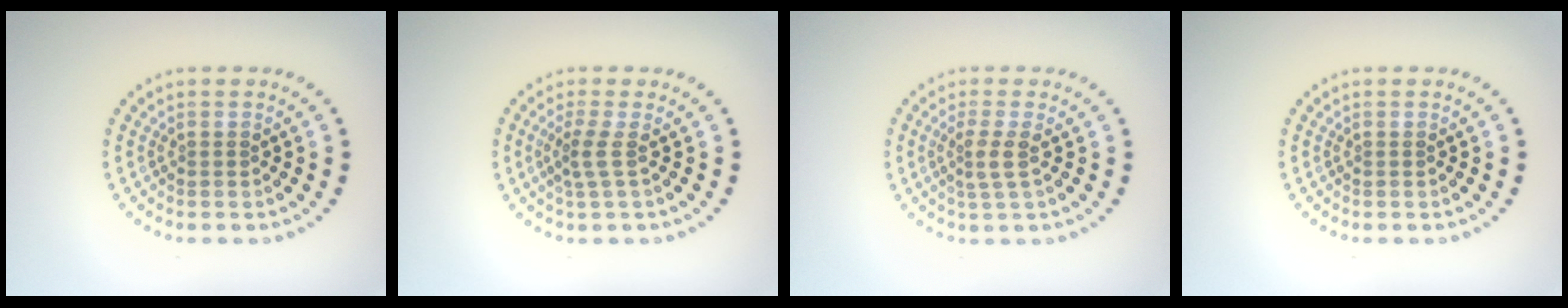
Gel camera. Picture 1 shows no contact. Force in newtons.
{"total": 1.9, "press": 1.3, "slide": 1.4}
{"total": 1.9, "press": 1.5, "slide": 1.2}
{"total": 0.0}